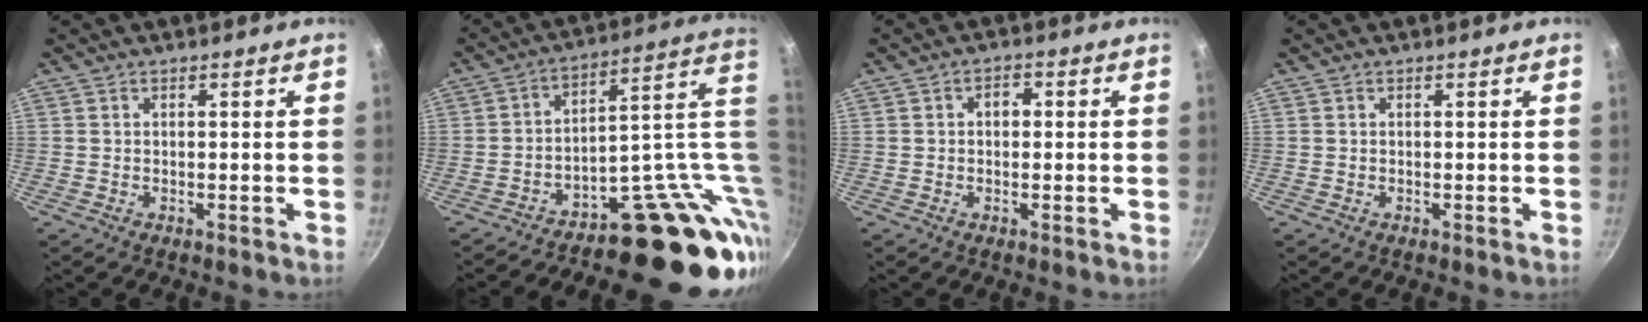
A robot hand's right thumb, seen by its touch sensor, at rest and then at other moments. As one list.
[{"total": 20.8, "force": [-2.3, 11.9, 16.9], "torque": [-0.141, 0.037, -0.027]}, {"total": 2.7, "force": [0.3, 1.9, 1.9], "torque": [-0.020, 0.008, 0.002]}, {"total": 0.0}]